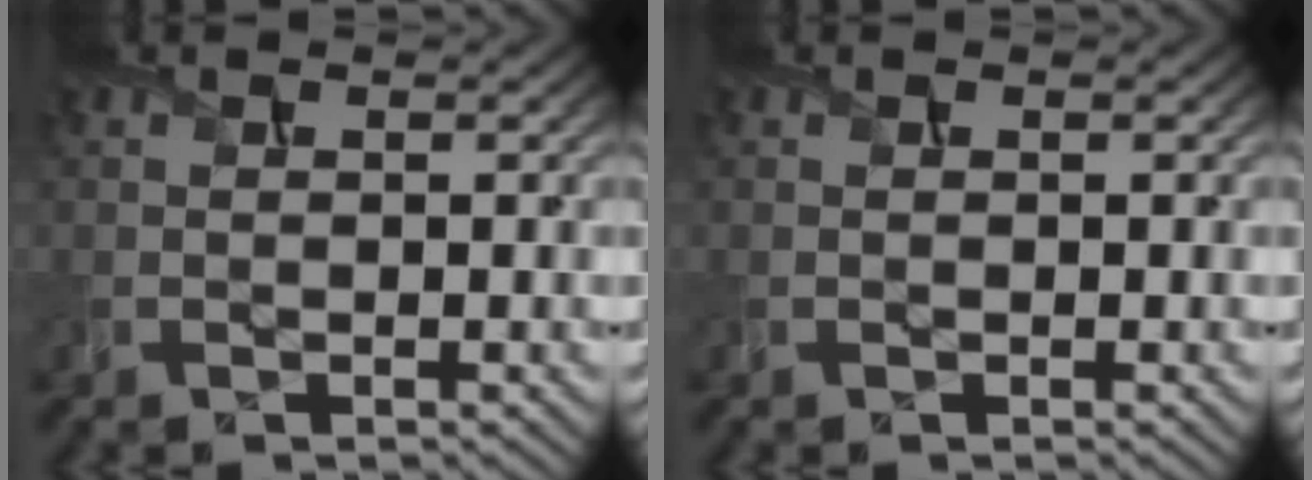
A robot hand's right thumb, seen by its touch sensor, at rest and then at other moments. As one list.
[{"total": 0.0}]